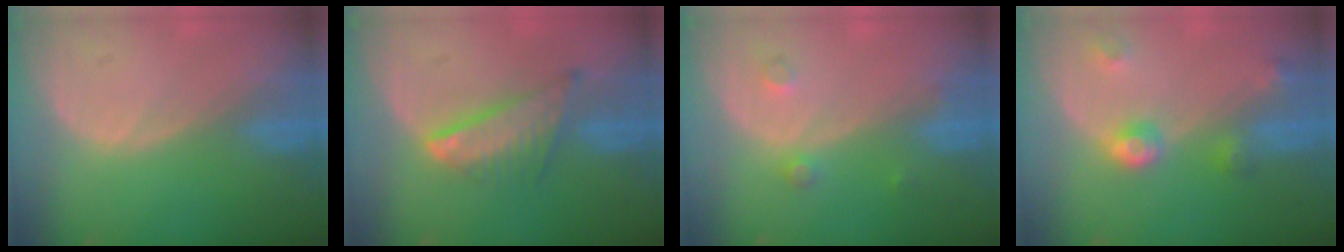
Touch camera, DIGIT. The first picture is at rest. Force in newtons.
{"total": 7.6, "press": 6.5, "slide": 4.0}
{"total": 2.0, "press": 2.0, "slide": 0.2}
{"total": 4.6, "press": 4.1, "slide": 2.1}